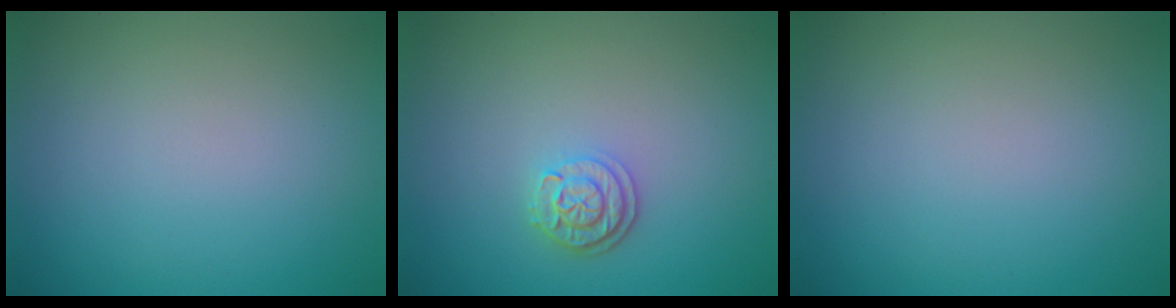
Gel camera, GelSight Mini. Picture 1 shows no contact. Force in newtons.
{"total": 2.5, "press": 2.1, "slide": 1.3}
{"total": 0.0}